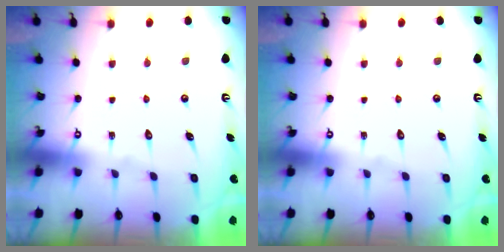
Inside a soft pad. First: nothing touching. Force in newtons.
{"total": 0.0}